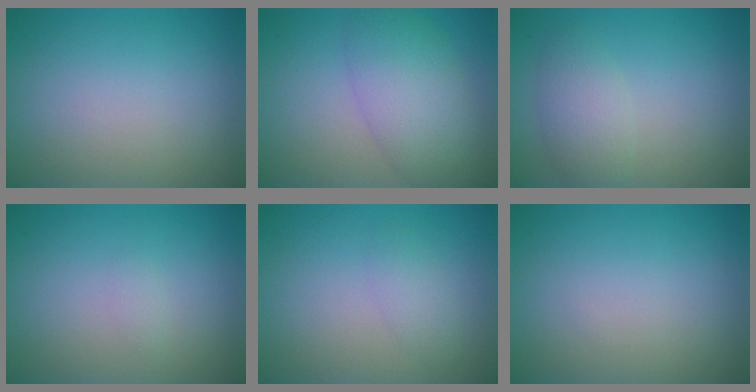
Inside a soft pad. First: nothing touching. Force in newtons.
{"total": 5.7, "press": 5.7, "slide": 0.2}
{"total": 2.9, "press": 2.9, "slide": 0.1}
{"total": 0.6, "press": 0.6, "slide": 0.0}
{"total": 1.3, "press": 1.3, "slide": 0.1}
{"total": 0.0}